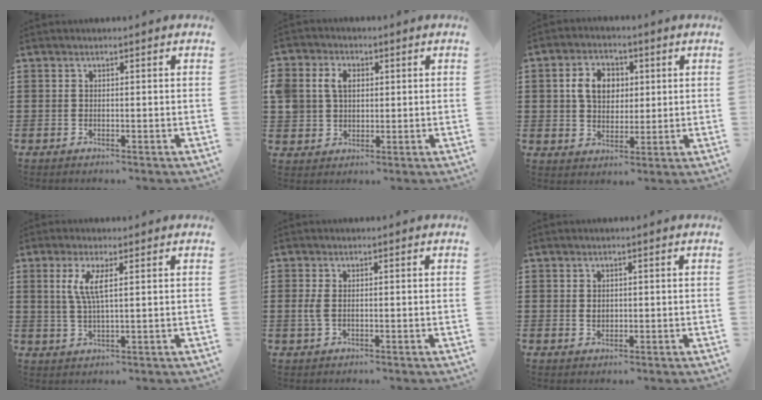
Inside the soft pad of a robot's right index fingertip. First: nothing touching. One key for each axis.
{"total": 5.0, "fx": 1.3, "fy": 4.2, "fz": 2.4, "tx": -0.069, "ty": 0.014, "tz": 0.019}
{"total": 6.2, "fx": 1.2, "fy": 4.7, "fz": 3.7, "tx": -0.082, "ty": 0.015, "tz": 0.017}
{"total": 4.7, "fx": 1.3, "fy": 0.9, "fz": 4.4, "tx": -0.098, "ty": -0.003, "tz": 0.018}
{"total": 2.3, "fx": -0.1, "fy": 1.1, "fz": 2.0, "tx": -0.055, "ty": -0.002, "tz": -0.008}
{"total": 1.2, "fx": 0.2, "fy": 0.9, "fz": 0.7, "tx": -0.016, "ty": 0.005, "tz": 0.004}